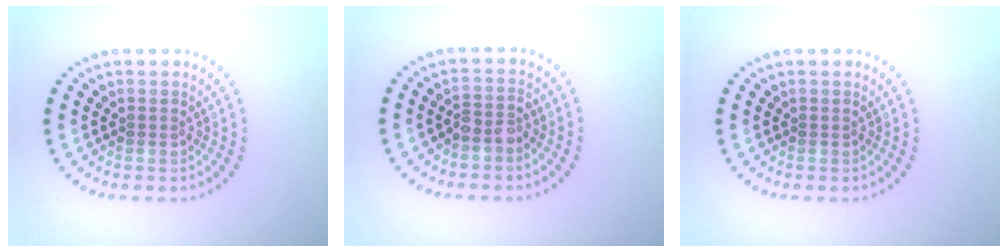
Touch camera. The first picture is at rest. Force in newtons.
{"total": 1.7, "press": 1.4, "slide": 1.0}
{"total": 0.0}